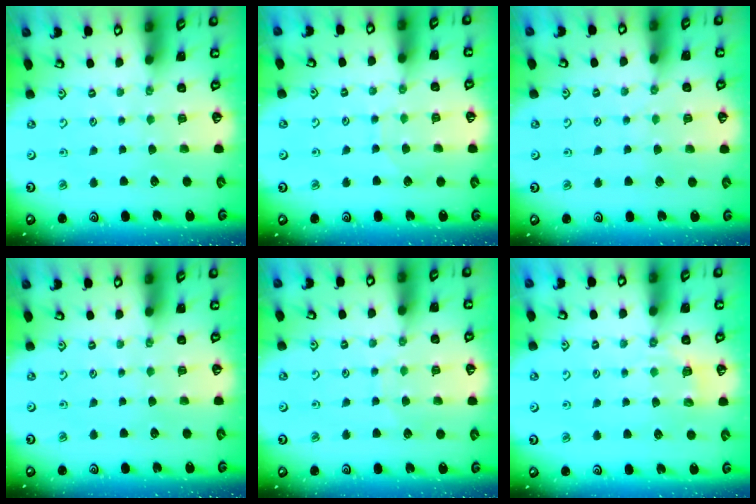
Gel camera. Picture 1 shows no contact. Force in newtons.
{"total": 4.8, "press": 4.8, "slide": 0.5}
{"total": 2.9, "press": 2.9, "slide": 0.2}
{"total": 0.0}
{"total": 5.5, "press": 5.5, "slide": 0.5}
{"total": 3.9, "press": 3.6, "slide": 1.5}